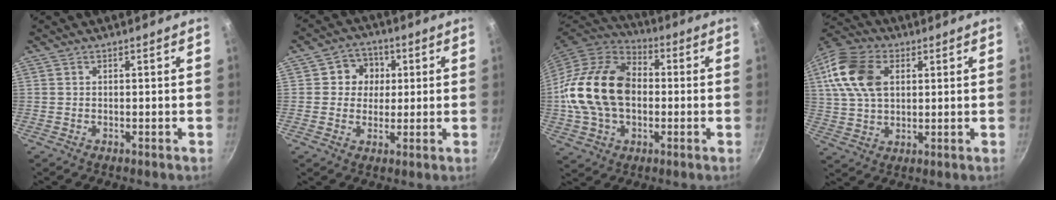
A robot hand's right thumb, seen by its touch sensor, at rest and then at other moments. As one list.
[{"total": 6.5, "force": [1.2, 6.1, 2.0], "torque": [0.011, 0.004, 0.009]}, {"total": 21.2, "force": [-0.3, 14.9, 15.0], "torque": [-0.263, 0.033, -0.012]}, {"total": 14.4, "force": [3.9, 9.5, 10.1], "torque": [-0.185, 0.008, 0.065]}]